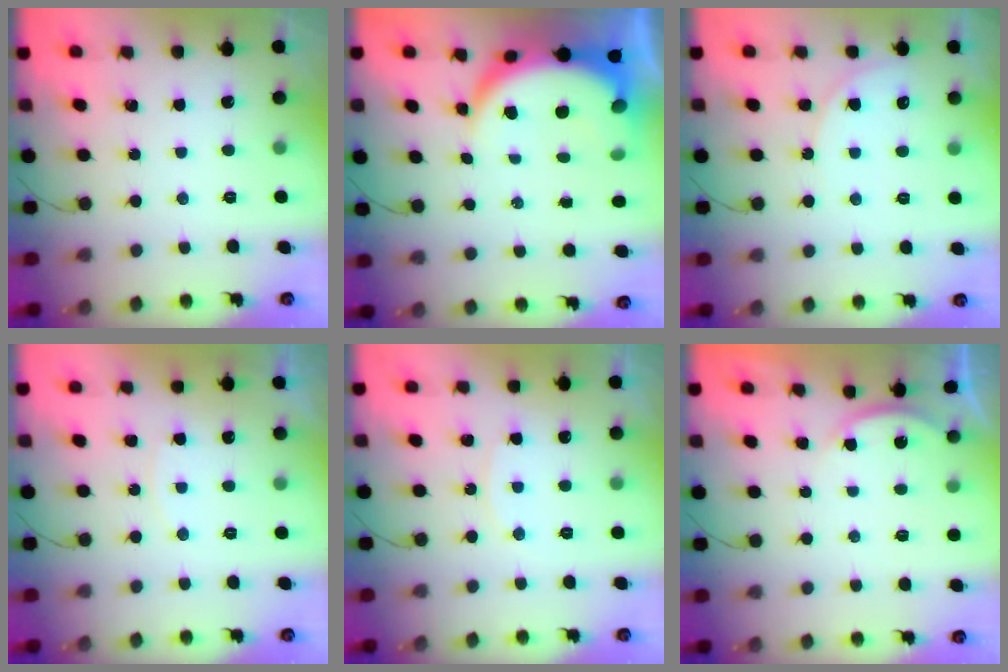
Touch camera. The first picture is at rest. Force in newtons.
{"total": 10.2, "press": 10.1, "slide": 1.2}
{"total": 5.6, "press": 5.6, "slide": 0.2}
{"total": 4.7, "press": 4.7, "slide": 0.4}
{"total": 6.6, "press": 6.6, "slide": 0.5}
{"total": 2.2, "press": 2.2, "slide": 0.5}